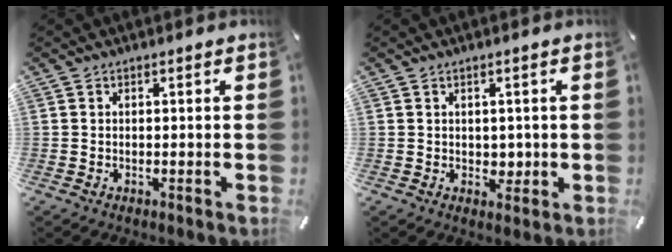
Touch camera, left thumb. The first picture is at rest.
{"total": 2.5, "force": [0.3, 2.4, 0.9], "torque": [-0.003, -0.003, 0.002]}